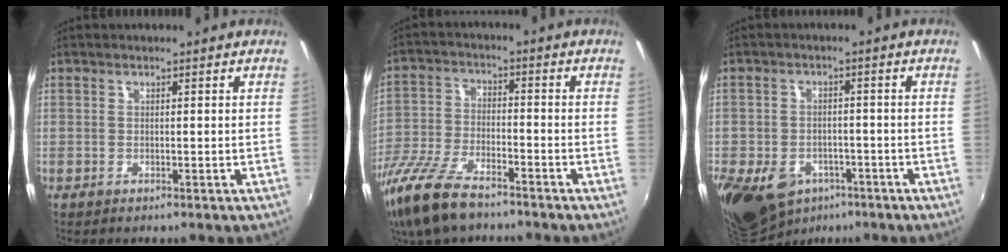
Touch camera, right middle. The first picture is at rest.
{"total": 16.1, "force": [-11.9, 5.8, 9.3], "torque": [-0.212, -0.034, -0.229]}
{"total": 18.7, "force": [-9.7, 12.8, 9.6], "torque": [-0.248, -0.028, -0.145]}